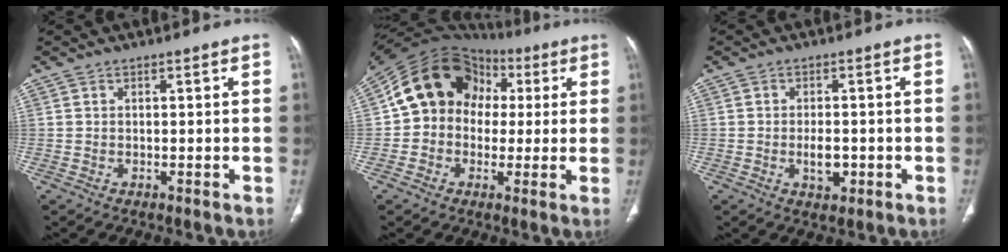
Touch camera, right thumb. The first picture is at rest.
{"total": 15.5, "force": [2.3, 13.2, 7.8], "torque": [-0.099, 0.039, 0.037]}
{"total": 4.0, "force": [-1.0, 2.3, 3.1], "torque": [-0.043, 0.002, -0.011]}